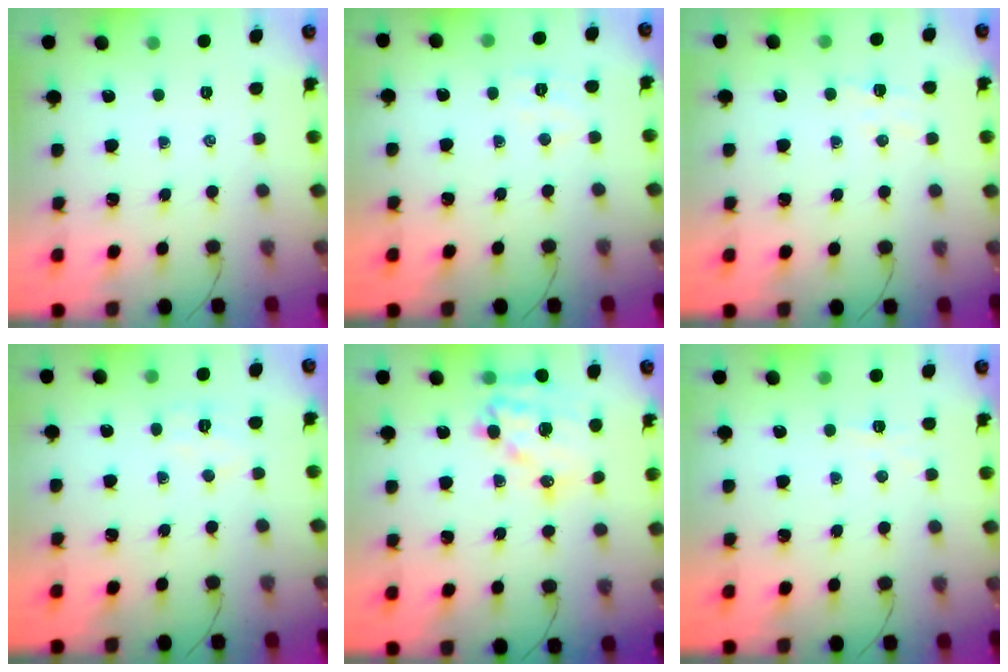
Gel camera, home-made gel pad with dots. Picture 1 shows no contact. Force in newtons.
{"total": 4.5, "press": 4.3, "slide": 1.0}
{"total": 5.1, "press": 4.9, "slide": 1.0}
{"total": 4.5, "press": 4.4, "slide": 1.0}
{"total": 15.7, "press": 15.3, "slide": 3.6}
{"total": 2.9, "press": 2.7, "slide": 0.8}